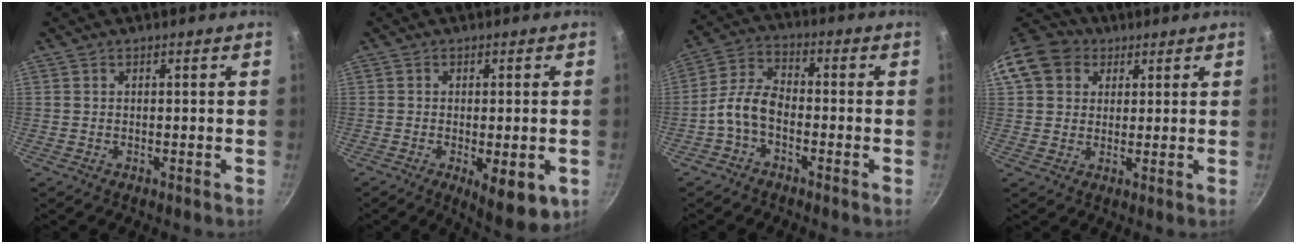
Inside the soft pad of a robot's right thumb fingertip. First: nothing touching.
{"total": 9.3, "force": [-2.8, 3.4, 8.2], "torque": [-0.102, -0.006, -0.029]}
{"total": 7.0, "force": [-2.8, 4.0, 5.0], "torque": [-0.102, 0.039, -0.068]}
{"total": 11.8, "force": [4.3, 9.8, 5.1], "torque": [-0.085, 0.019, 0.065]}